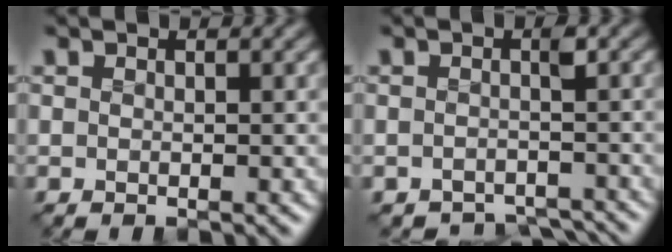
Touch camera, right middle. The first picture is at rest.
{"total": 3.3, "force": [-2.9, 1.1, 1.1], "torque": [-0.002, -0.012, -0.048]}